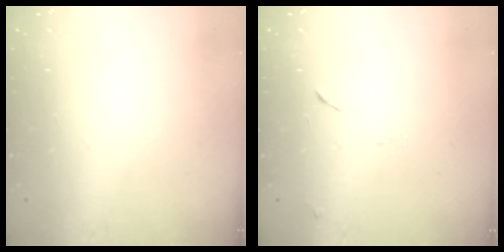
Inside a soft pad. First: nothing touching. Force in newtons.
{"total": 6.2, "press": 6.2, "slide": 0.6}